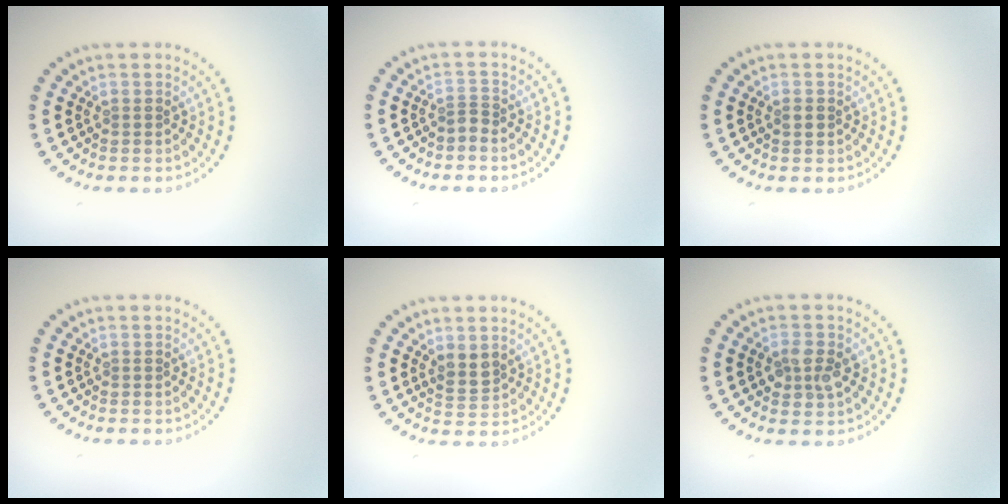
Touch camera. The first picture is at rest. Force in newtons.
{"total": 0.8, "press": 0.5, "slide": 0.7}
{"total": 1.0, "press": 1.0, "slide": 0.1}
{"total": 0.0}
{"total": 1.8, "press": 1.6, "slide": 0.7}
{"total": 2.4, "press": 2.4, "slide": 0.1}